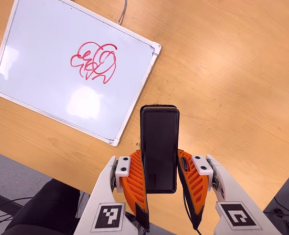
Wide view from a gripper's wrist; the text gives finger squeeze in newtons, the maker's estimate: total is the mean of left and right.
{"total": 5.0, "left": 3.4, "right": 6.7}